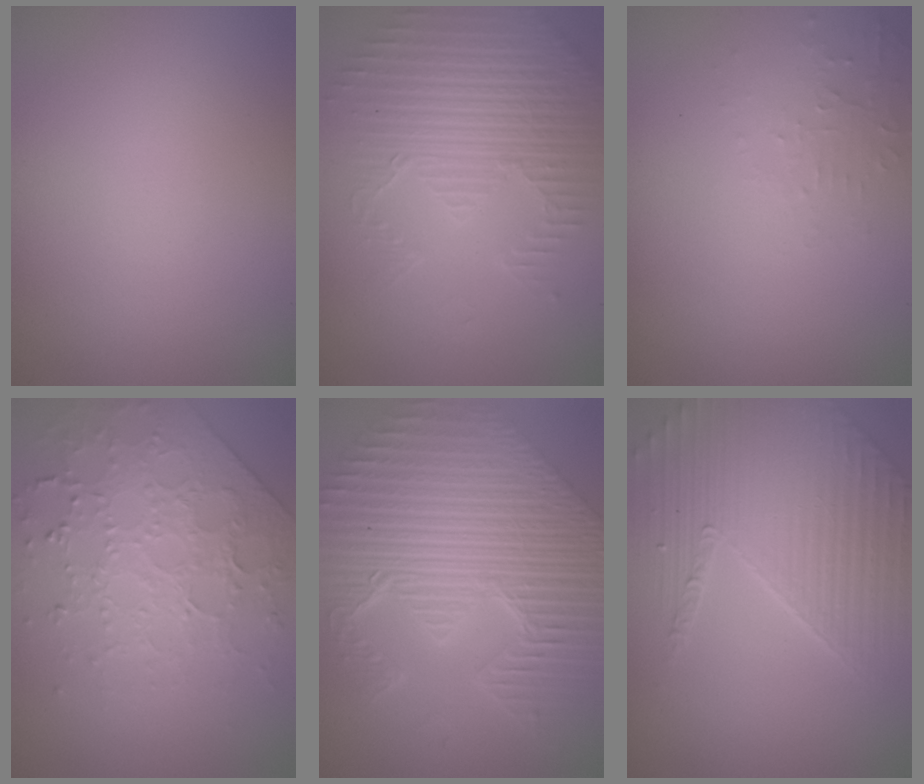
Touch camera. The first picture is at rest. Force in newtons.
{"total": 3.8, "press": 3.7, "slide": 1.0}
{"total": 1.5, "press": 1.5, "slide": 0.3}
{"total": 3.8, "press": 3.7, "slide": 0.7}
{"total": 11.9, "press": 7.9, "slide": 9.0}
{"total": 3.9, "press": 3.9, "slide": 0.3}